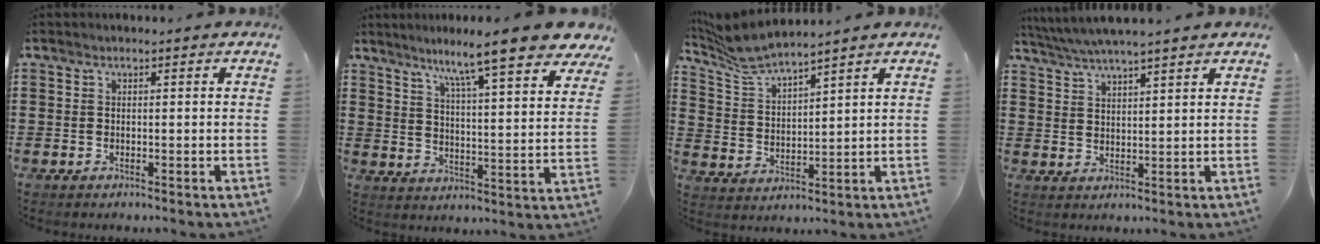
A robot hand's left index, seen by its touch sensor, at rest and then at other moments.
{"total": 9.8, "force": [8.0, -0.7, 5.5], "torque": [-0.119, -0.049, 0.125]}
{"total": 5.7, "force": [5.4, 0.0, 1.8], "torque": [-0.058, -0.024, 0.097]}
{"total": 3.9, "force": [3.6, -0.2, 1.5], "torque": [-0.039, -0.013, 0.065]}